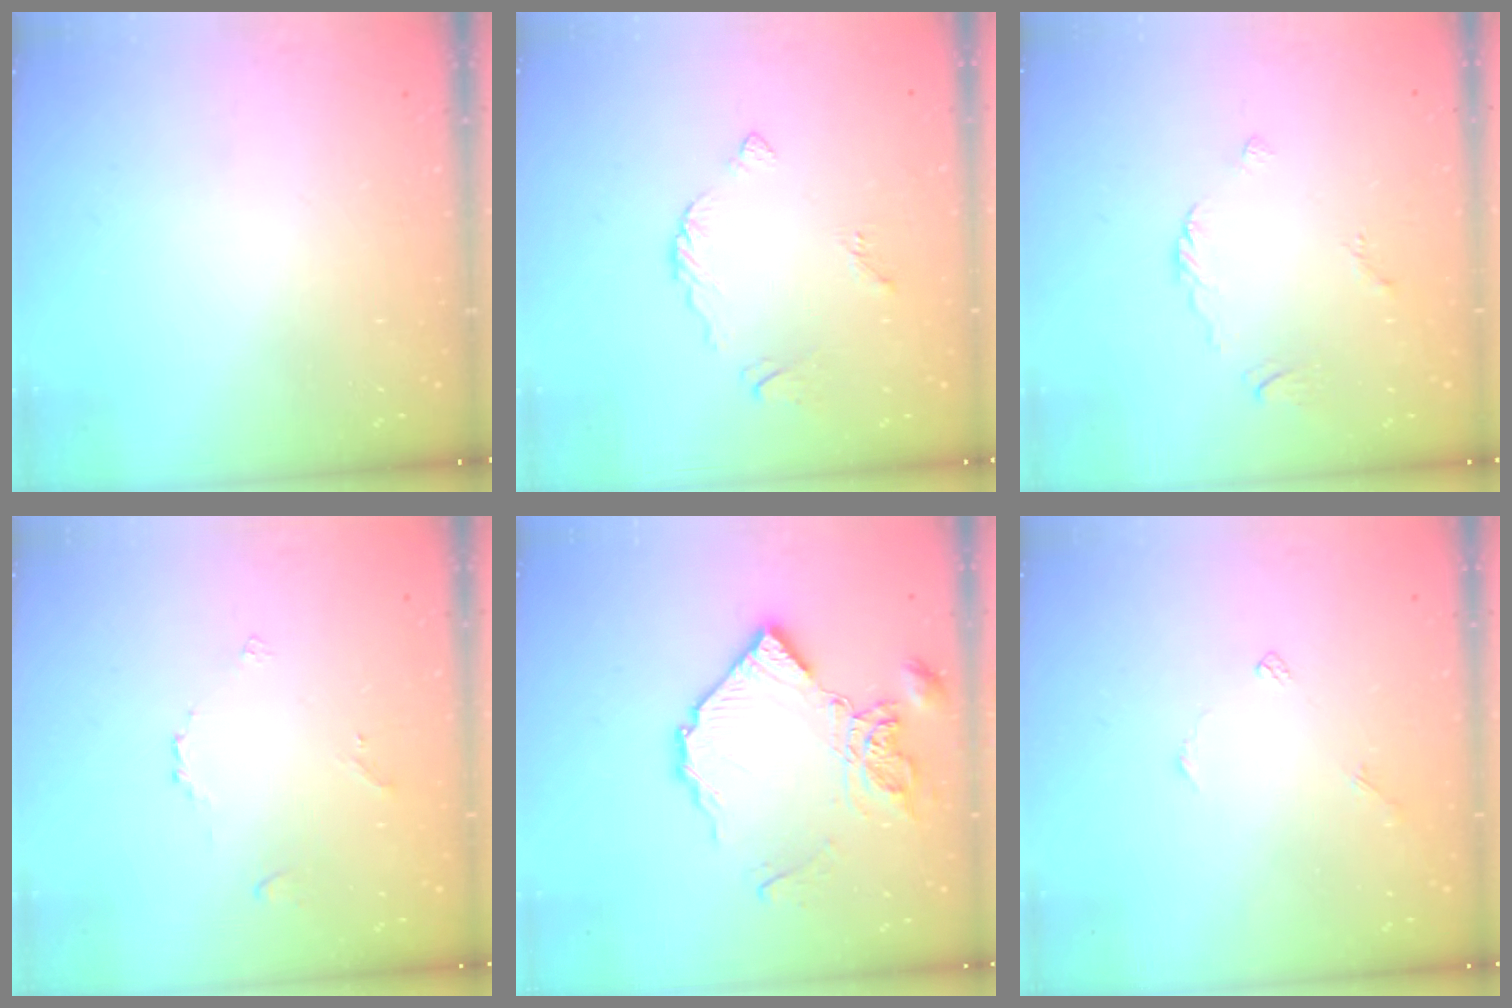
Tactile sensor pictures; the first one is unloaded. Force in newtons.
{"total": 4.1, "press": 4.1, "slide": 0.2}
{"total": 2.3, "press": 2.3, "slide": 0.5}
{"total": 3.0, "press": 2.9, "slide": 0.7}
{"total": 14.8, "press": 14.7, "slide": 1.7}
{"total": 3.6, "press": 3.6, "slide": 0.2}